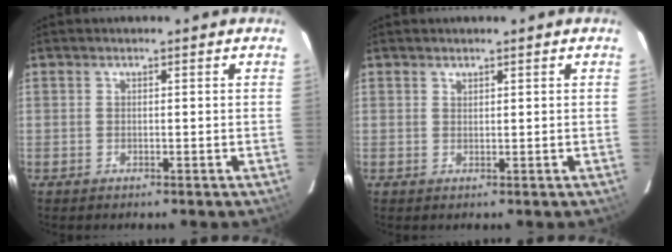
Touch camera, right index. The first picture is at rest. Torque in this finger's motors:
{"motor_torque": [-0.13, 0.18, -0.09, 0.00]}